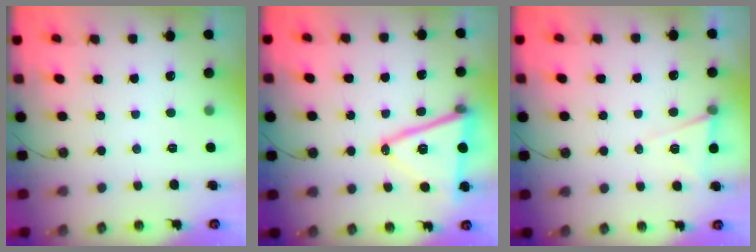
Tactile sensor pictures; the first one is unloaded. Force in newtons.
{"total": 15.4, "press": 14.9, "slide": 3.8}
{"total": 6.7, "press": 4.7, "slide": 4.8}